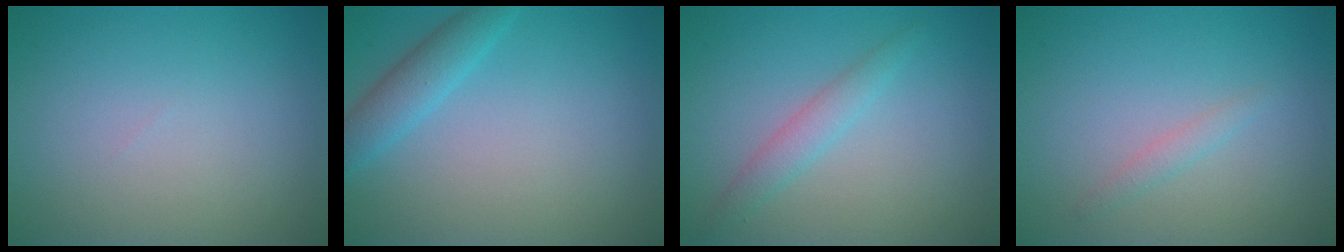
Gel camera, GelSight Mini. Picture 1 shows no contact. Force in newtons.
{"total": 2.1, "press": 2.1, "slide": 0.2}
{"total": 2.0, "press": 2.0, "slide": 0.0}
{"total": 0.9, "press": 0.8, "slide": 0.0}